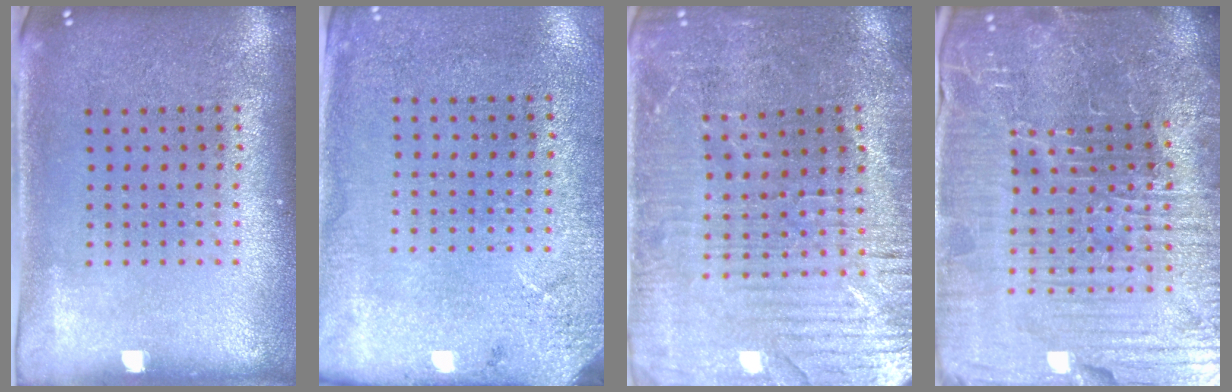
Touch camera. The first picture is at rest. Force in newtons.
{"total": 2.6, "press": 2.1, "slide": 1.5}
{"total": 3.1, "press": 3.1, "slide": 0.6}
{"total": 6.9, "press": 6.3, "slide": 2.9}